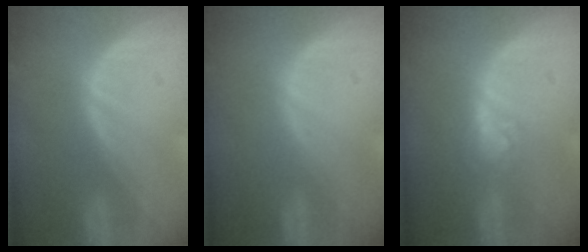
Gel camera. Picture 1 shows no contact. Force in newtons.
{"total": 0.0}
{"total": 4.0, "press": 3.6, "slide": 1.7}